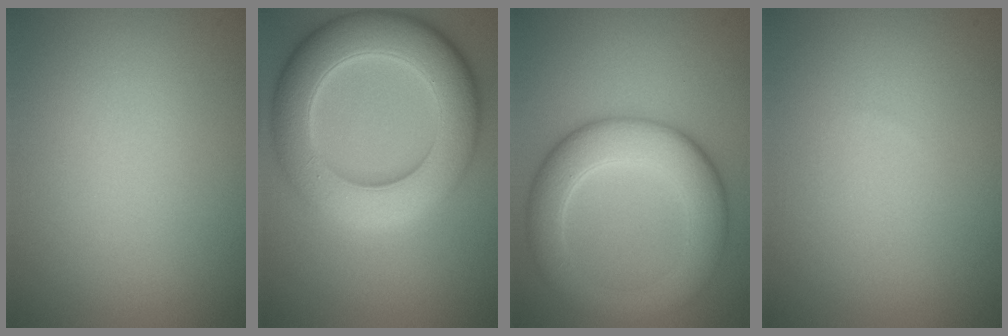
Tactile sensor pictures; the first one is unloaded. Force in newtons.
{"total": 10.4, "press": 10.4, "slide": 0.5}
{"total": 7.3, "press": 7.3, "slide": 0.4}
{"total": 0.0}